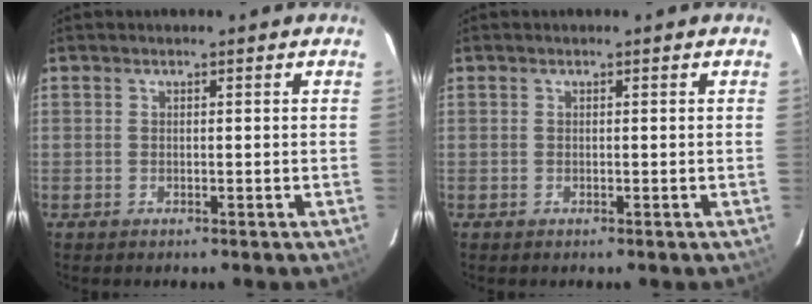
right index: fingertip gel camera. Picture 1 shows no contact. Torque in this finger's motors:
{"motor_torque": [0.03, 0.03, 0.00, 0.00]}